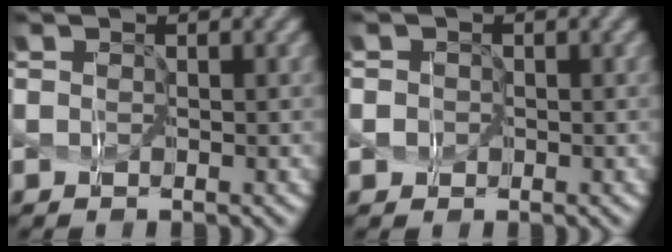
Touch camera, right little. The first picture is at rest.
{"total": 2.5, "force": [-0.4, 2.4, 0.6], "torque": [0.001, 0.018, -0.024]}